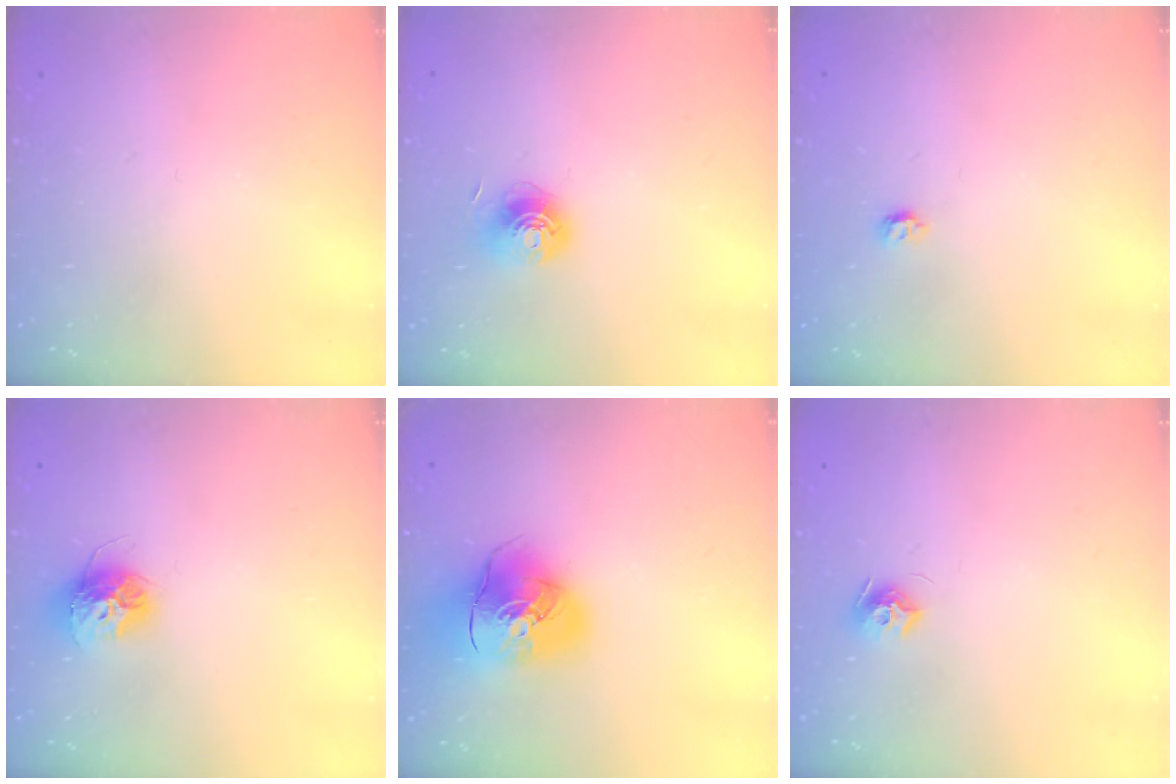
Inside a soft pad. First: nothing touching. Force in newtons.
{"total": 7.0, "press": 7.0, "slide": 0.5}
{"total": 3.8, "press": 3.7, "slide": 0.6}
{"total": 11.3, "press": 11.3, "slide": 1.0}
{"total": 15.3, "press": 15.2, "slide": 2.2}
{"total": 7.8, "press": 7.8, "slide": 0.2}